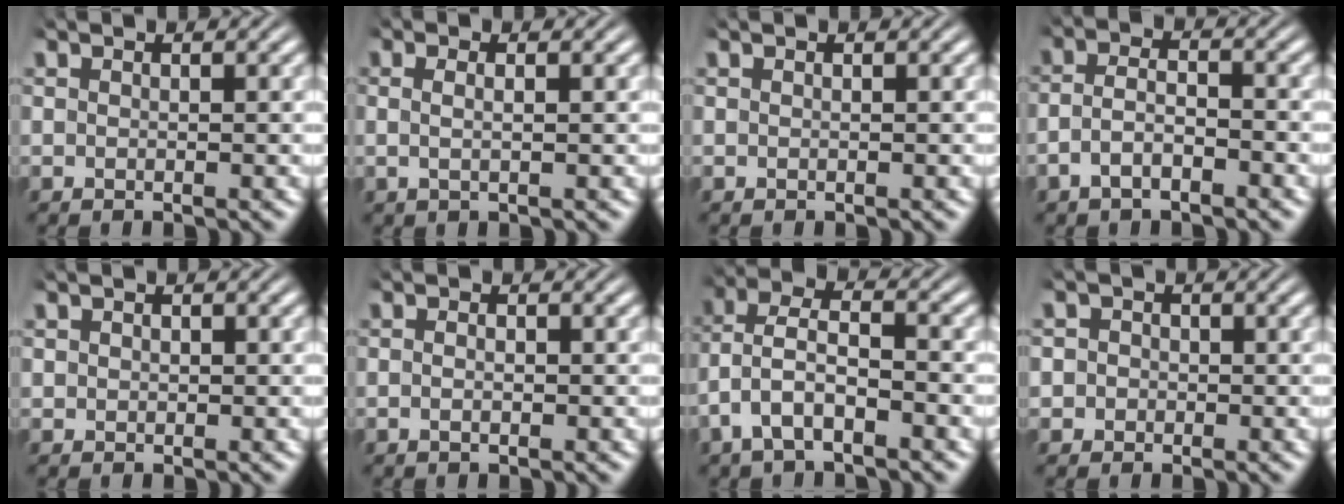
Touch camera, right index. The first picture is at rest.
{"total": 1.3, "force": [0.1, 0.2, 1.3], "torque": [-0.028, -0.006, 0.005]}
{"total": 0.0}
{"total": 3.5, "force": [-1.9, 1.9, 2.1], "torque": [-0.044, -0.010, -0.033]}
{"total": 0.7, "force": [0.2, 0.6, 0.3], "torque": [-0.012, -0.006, 0.007]}
{"total": 1.0, "force": [-0.5, 0.4, 0.8], "torque": [-0.018, -0.004, -0.009]}
{"total": 4.5, "force": [0.1, 3.2, 3.1], "torque": [-0.075, -0.011, 0.004]}
{"total": 2.7, "force": [-0.7, 2.5, 0.3], "torque": [-0.008, -0.007, -0.018]}